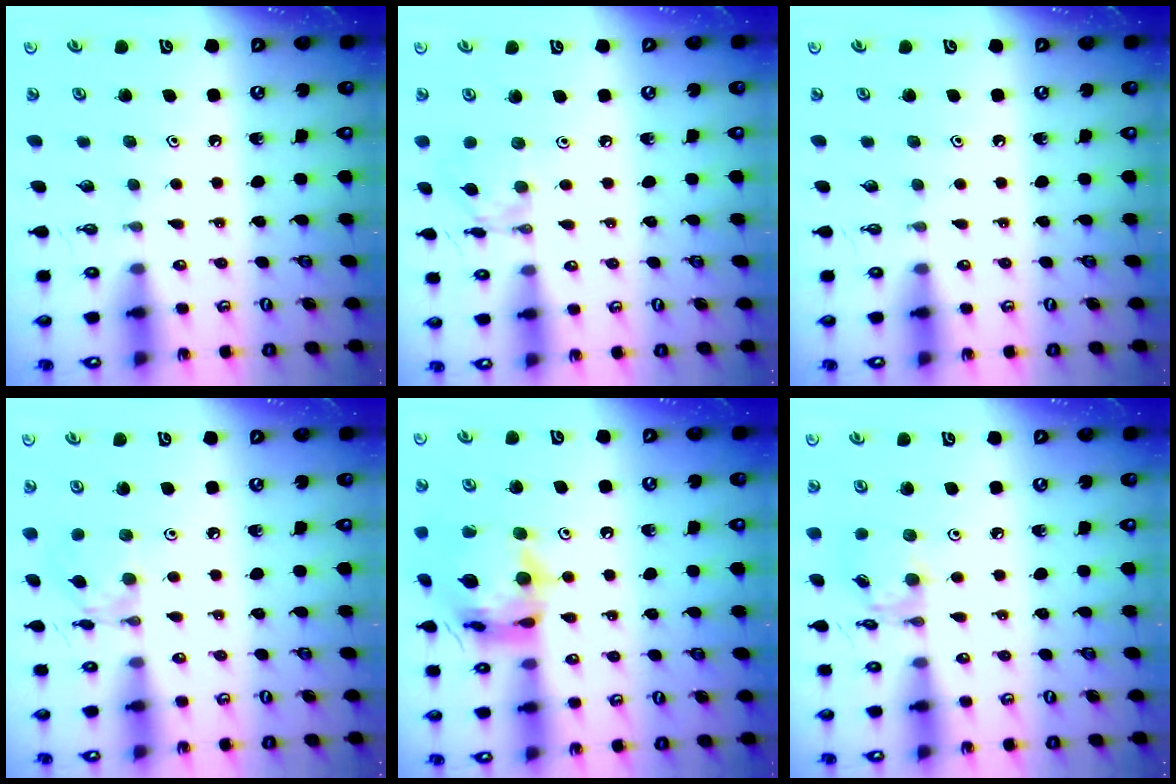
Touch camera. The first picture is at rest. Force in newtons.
{"total": 3.4, "press": 3.4, "slide": 0.2}
{"total": 0.0}
{"total": 3.9, "press": 3.9, "slide": 0.3}
{"total": 16.6, "press": 16.5, "slide": 1.7}
{"total": 8.6, "press": 8.5, "slide": 0.6}